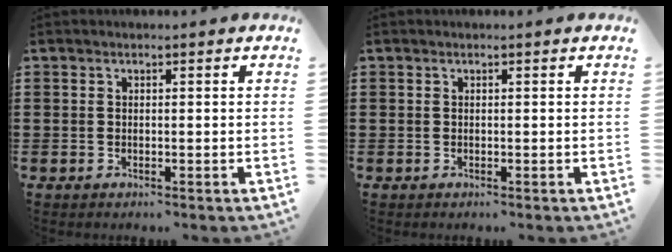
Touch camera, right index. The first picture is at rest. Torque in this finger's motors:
{"motor_torque": [-0.15, -0.18, 0.01, 0.00]}